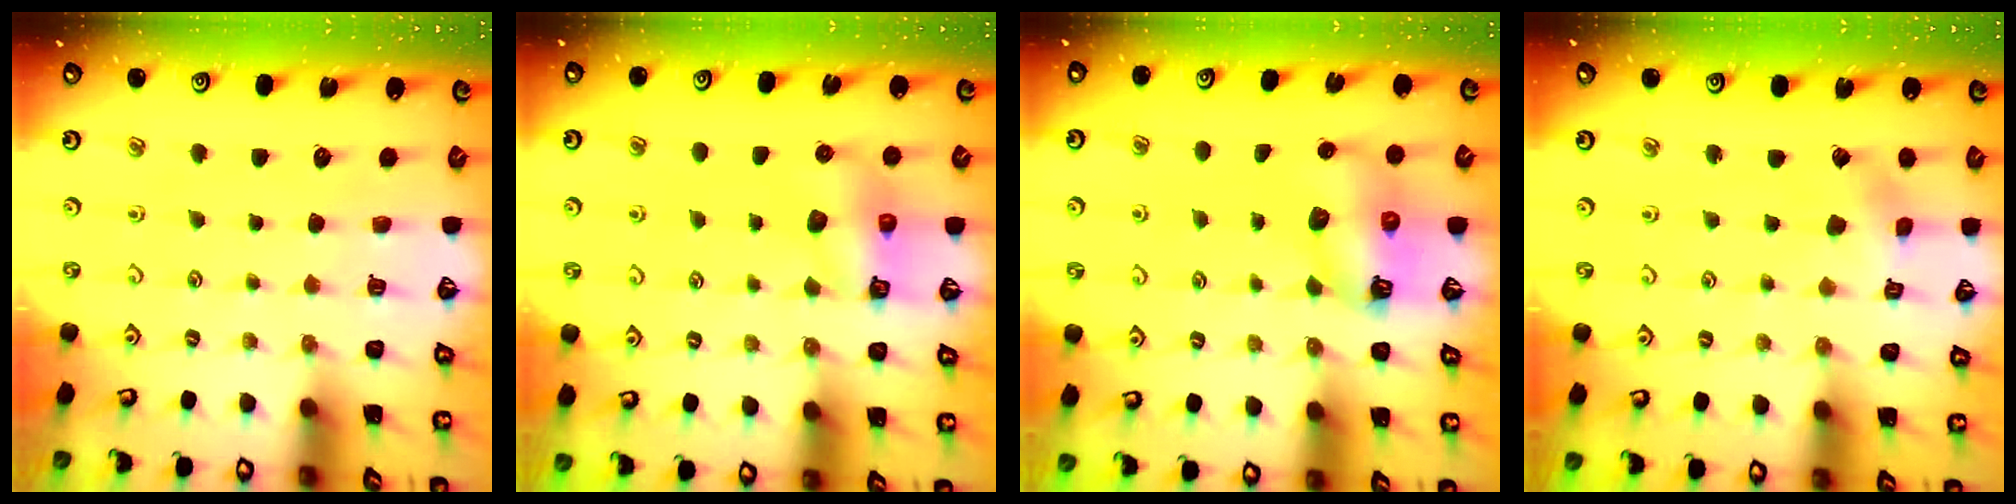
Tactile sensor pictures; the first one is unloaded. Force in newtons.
{"total": 8.8, "press": 8.8, "slide": 0.6}
{"total": 7.4, "press": 7.3, "slide": 1.2}
{"total": 3.8, "press": 3.8, "slide": 0.2}